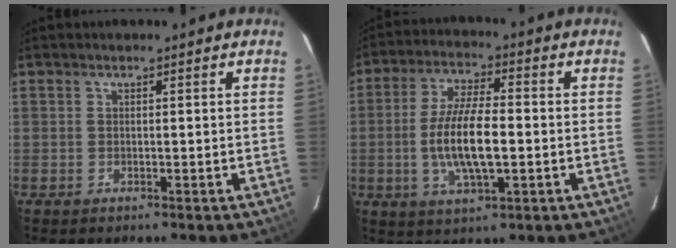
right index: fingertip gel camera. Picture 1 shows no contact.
{"total": 11.4, "force": [-1.7, 3.4, 10.7], "torque": [-0.213, -0.002, -0.030]}